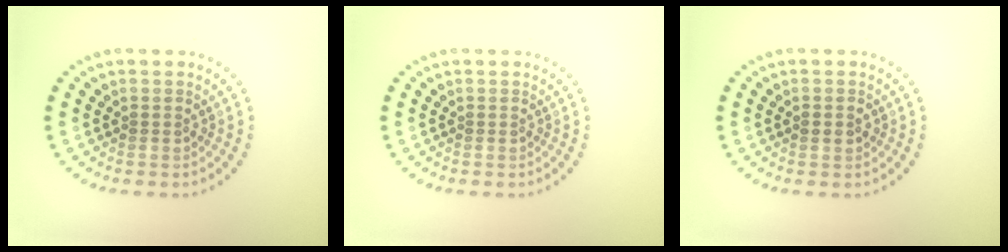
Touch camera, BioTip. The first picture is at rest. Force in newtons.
{"total": 0.0}
{"total": 1.3, "press": 1.3, "slide": 0.2}